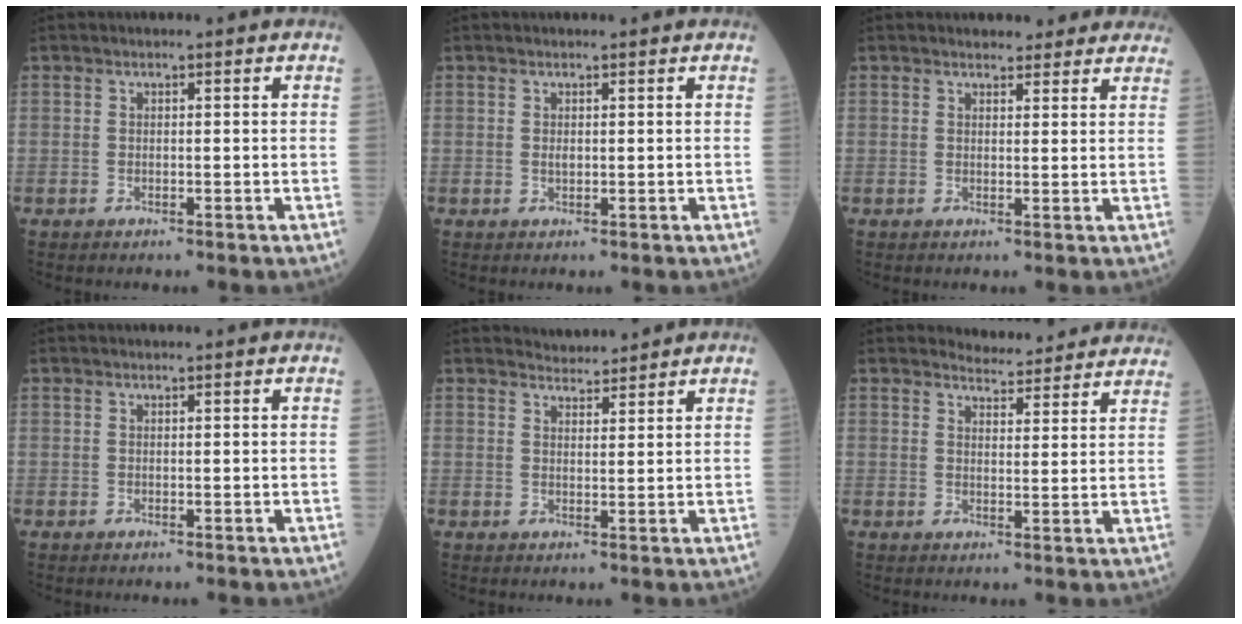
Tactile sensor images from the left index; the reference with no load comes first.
{"total": 0.7, "force": [0.1, 0.4, 0.5], "torque": [-0.009, 0.000, 0.002]}
{"total": 5.4, "force": [4.9, 1.9, 1.3], "torque": [-0.003, 0.012, 0.050]}
{"total": 0.0}
{"total": 2.8, "force": [2.8, 0.3, -0.2], "torque": [-0.005, 0.009, 0.048]}
{"total": 7.6, "force": [7.5, 1.4, 0.3], "torque": [0.005, 0.002, 0.079]}